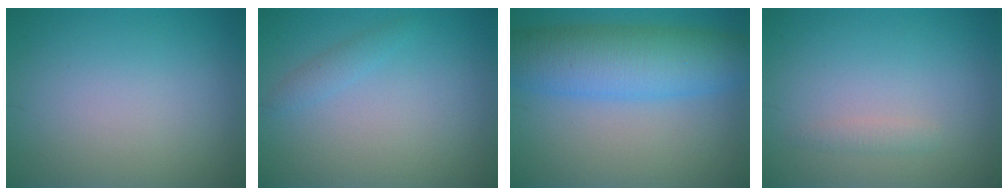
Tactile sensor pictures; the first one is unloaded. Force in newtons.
{"total": 1.1, "press": 1.1, "slide": 0.1}
{"total": 8.5, "press": 8.5, "slide": 0.1}
{"total": 0.9, "press": 0.9, "slide": 0.0}